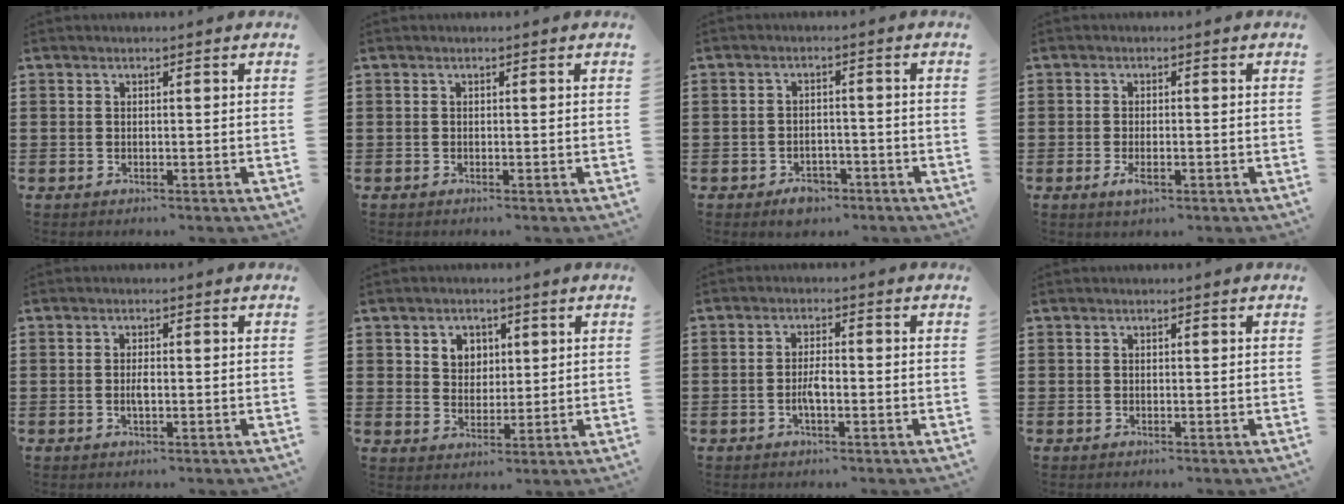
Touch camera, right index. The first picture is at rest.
{"total": 0.0}
{"total": 2.7, "force": [-2.1, 1.5, 0.7], "torque": [-0.016, 0.003, -0.043]}
{"total": 2.3, "force": [-0.8, 0.9, 2.0], "torque": [-0.043, -0.004, -0.016]}
{"total": 1.8, "force": [-0.3, 0.6, 1.7], "torque": [-0.031, 0.001, -0.006]}
{"total": 3.8, "force": [1.7, 3.3, 0.9], "torque": [-0.033, 0.013, 0.030]}
{"total": 2.7, "force": [-0.9, 0.9, 2.4], "torque": [-0.051, 0.002, -0.019]}
{"total": 0.0}